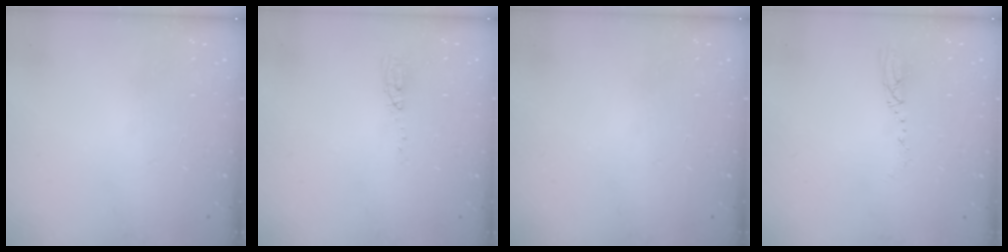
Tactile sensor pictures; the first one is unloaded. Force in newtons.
{"total": 3.6, "press": 3.3, "slide": 1.5}
{"total": 0.0}
{"total": 3.3, "press": 3.2, "slide": 0.5}